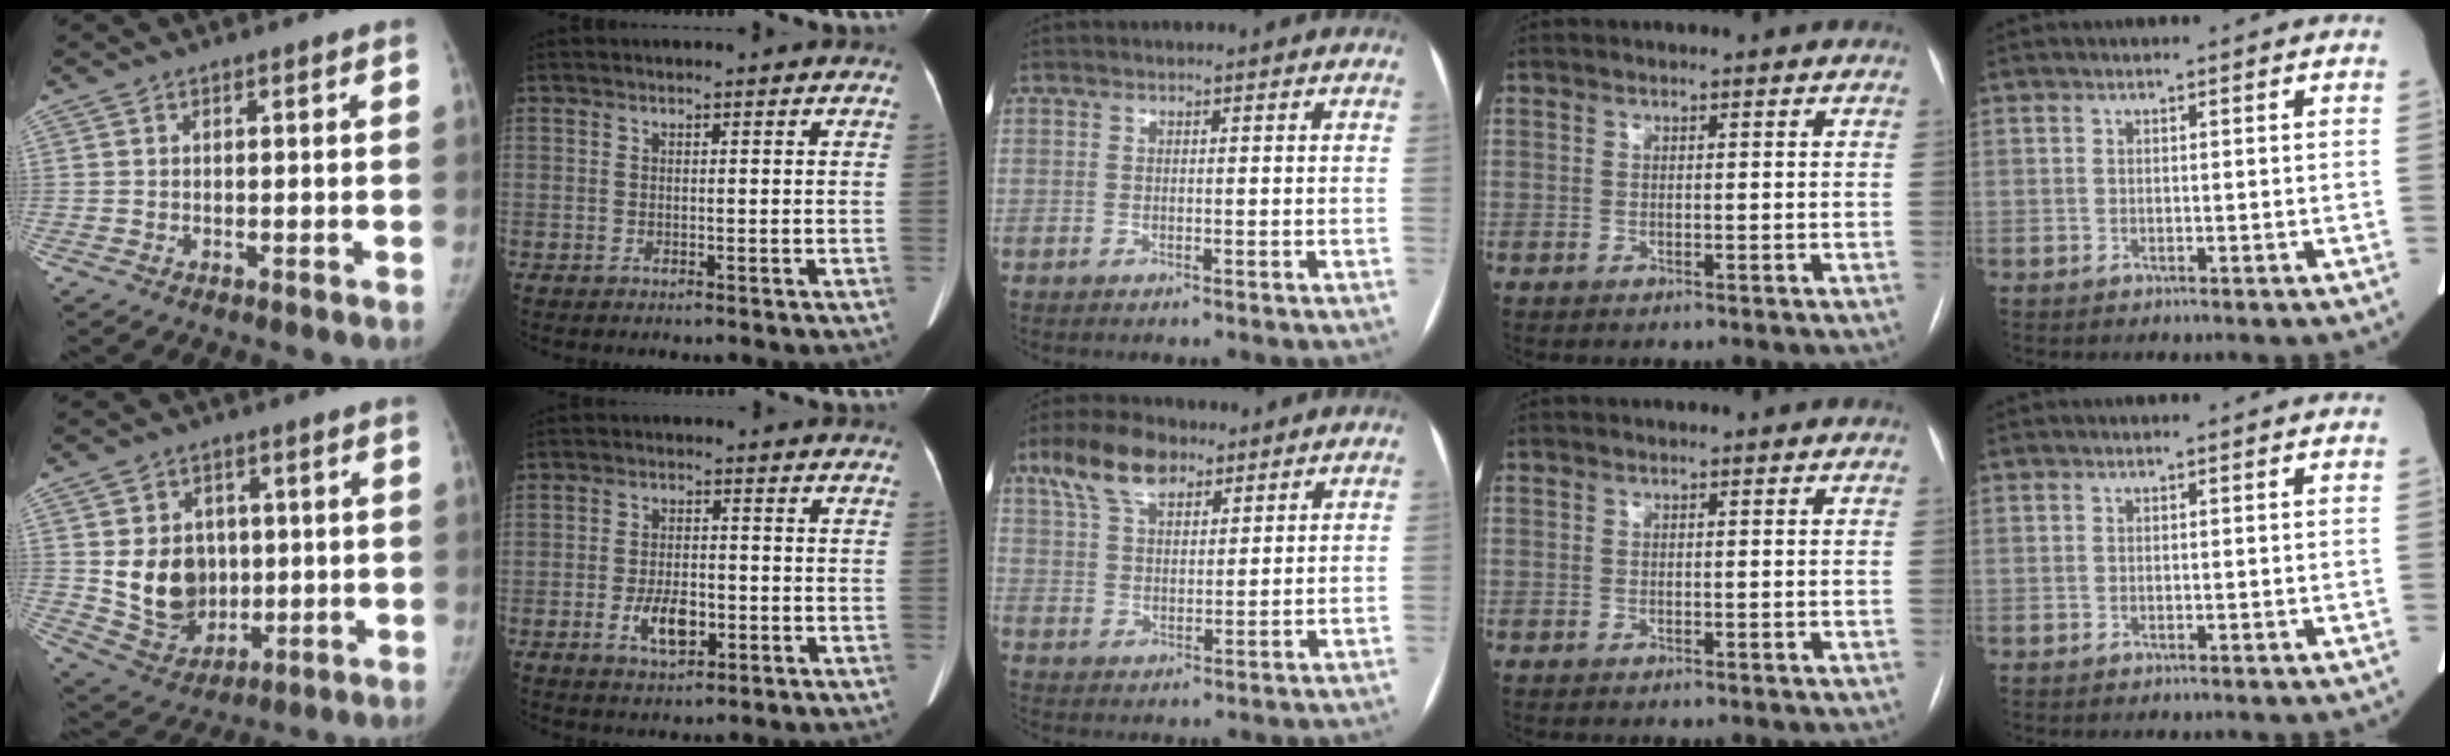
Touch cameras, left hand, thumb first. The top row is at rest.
{"thumb": {"total": 12.6, "force": [0.7, 10.4, 7.0], "torque": [-0.069, -0.011, 0.032]}, "index": {"total": 5.6, "force": [-1.9, 2.6, 4.6], "torque": [-0.091, -0.002, -0.026]}, "middle": {"total": 9.2, "force": [6.1, 4.1, 5.5], "torque": [-0.112, 0.024, 0.117]}}